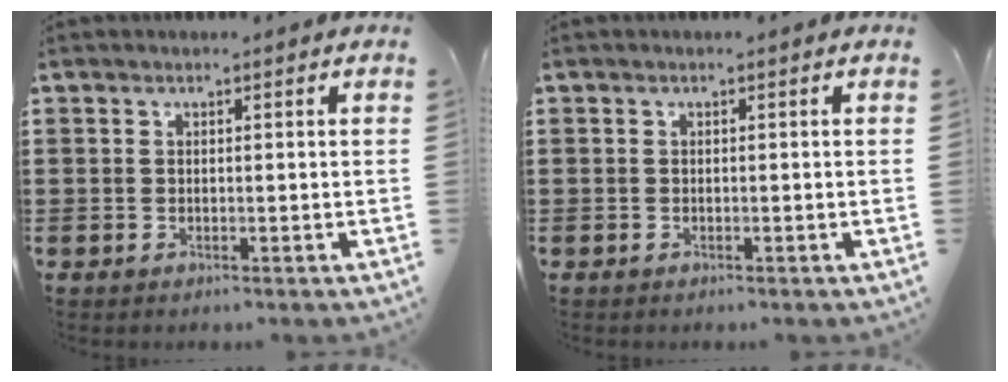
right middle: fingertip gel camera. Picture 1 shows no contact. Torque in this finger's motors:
{"motor_torque": [-0.02, -0.07, 0.01, 0.02]}